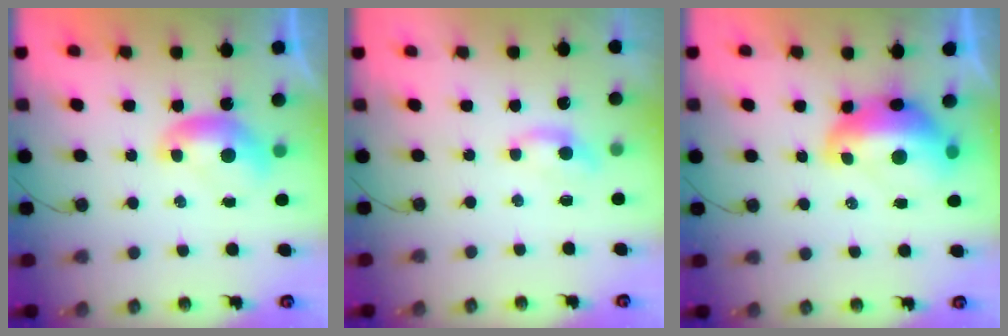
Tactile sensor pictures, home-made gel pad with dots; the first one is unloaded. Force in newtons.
{"total": 1.2, "press": 1.1, "slide": 0.3}
{"total": 5.3, "press": 5.1, "slide": 1.4}